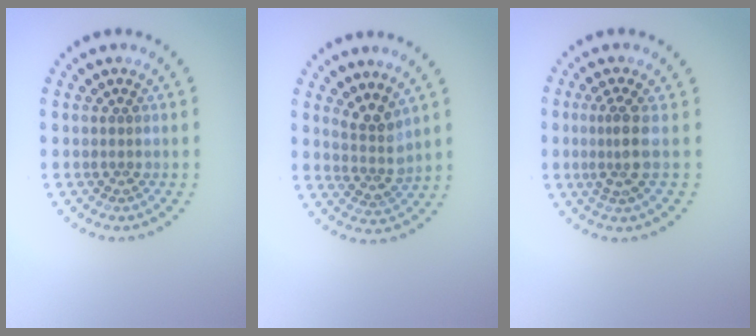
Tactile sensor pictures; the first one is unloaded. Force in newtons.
{"total": 2.5, "press": 1.9, "slide": 1.7}
{"total": 2.6, "press": 1.9, "slide": 1.8}